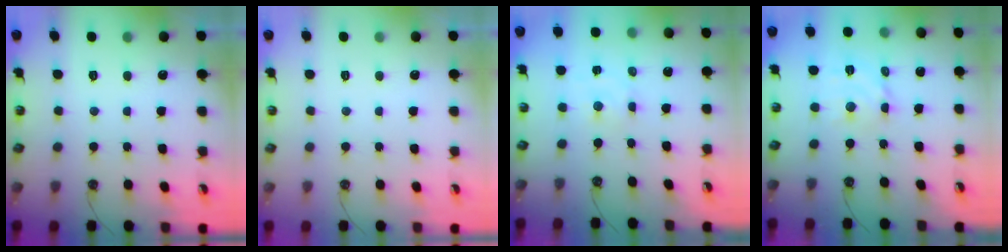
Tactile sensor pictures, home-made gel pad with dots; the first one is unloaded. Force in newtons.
{"total": 0.0}
{"total": 1.9, "press": 1.8, "slide": 0.3}
{"total": 7.9, "press": 7.9, "slide": 0.4}